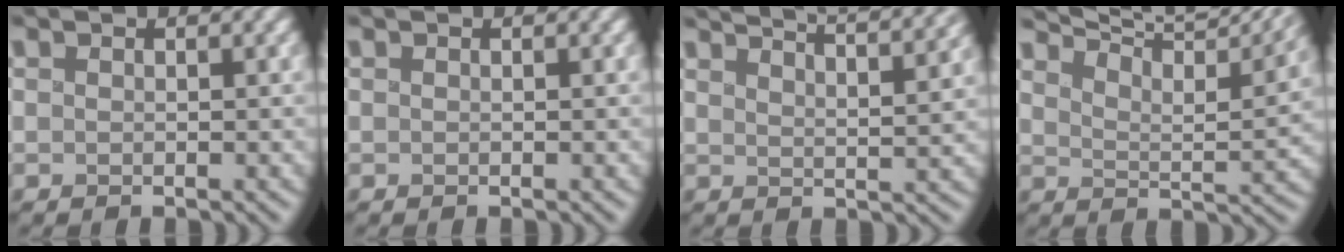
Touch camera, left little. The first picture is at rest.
{"total": 0.0}
{"total": 9.7, "force": [7.9, 2.4, 5.0], "torque": [-0.048, 0.023, 0.065]}
{"total": 9.3, "force": [7.9, 1.7, 4.5], "torque": [-0.078, 0.003, 0.105]}